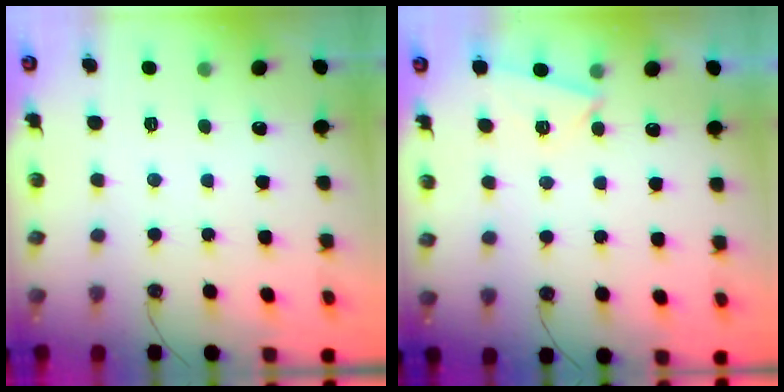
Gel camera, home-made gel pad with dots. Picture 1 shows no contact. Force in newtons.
{"total": 3.0, "press": 2.5, "slide": 1.7}